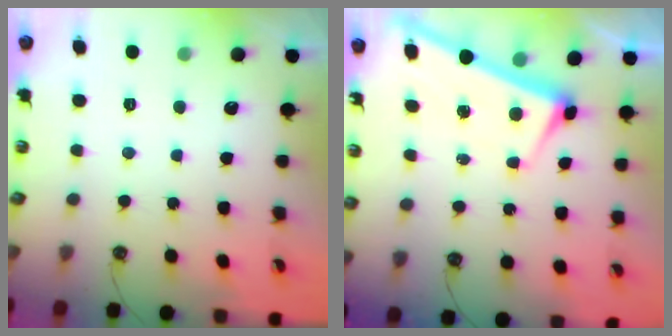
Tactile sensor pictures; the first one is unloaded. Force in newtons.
{"total": 2.7, "press": 2.7, "slide": 0.4}